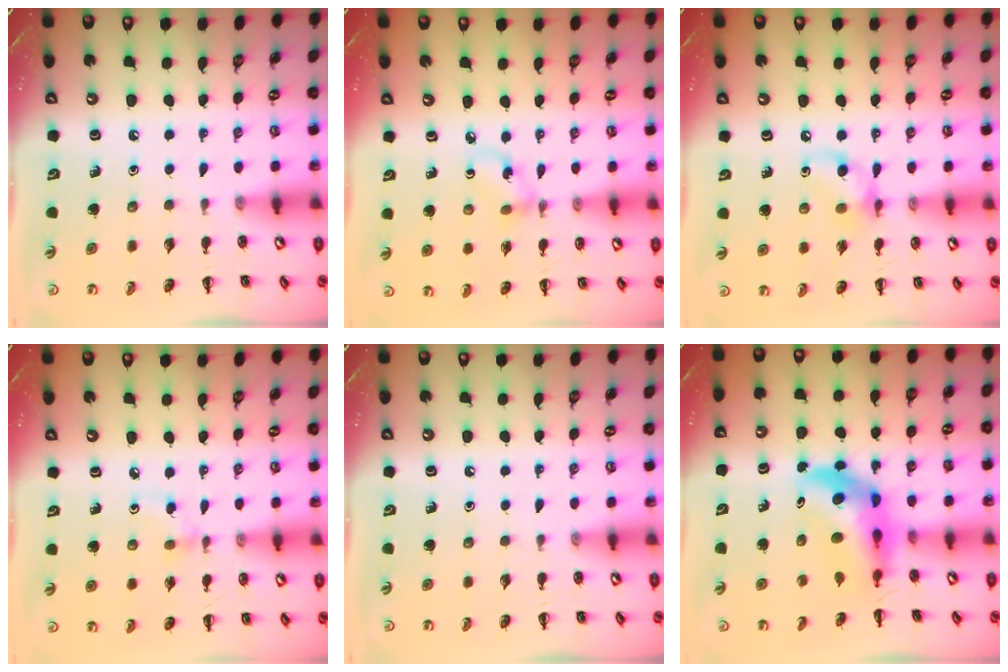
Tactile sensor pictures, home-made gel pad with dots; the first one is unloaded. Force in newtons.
{"total": 4.0, "press": 3.9, "slide": 0.7}
{"total": 9.1, "press": 9.1, "slide": 0.7}
{"total": 2.8, "press": 2.6, "slide": 1.0}
{"total": 0.0}
{"total": 6.3, "press": 6.0, "slide": 2.0}